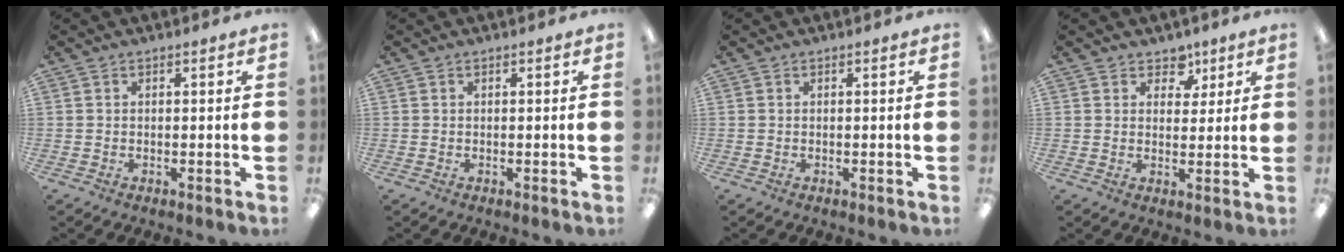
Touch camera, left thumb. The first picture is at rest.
{"total": 0.0}
{"total": 0.0}
{"total": 5.2, "force": [3.2, 3.8, 1.5], "torque": [-0.002, -0.017, 0.053]}